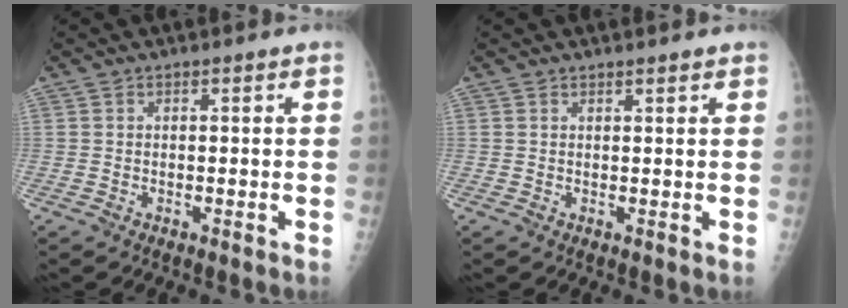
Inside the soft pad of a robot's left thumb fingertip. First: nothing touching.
{"total": 1.1, "force": [1.0, 0.2, 0.5], "torque": [-0.003, -0.004, 0.014]}